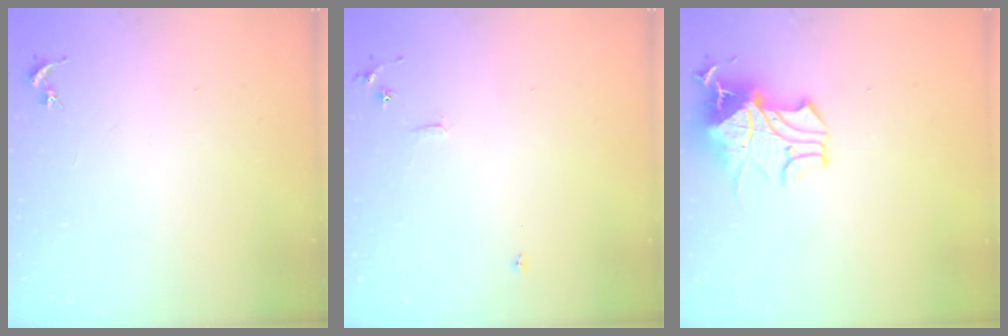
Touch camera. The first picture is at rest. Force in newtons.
{"total": 5.6, "press": 5.6, "slide": 0.6}
{"total": 18.0, "press": 18.0, "slide": 0.2}